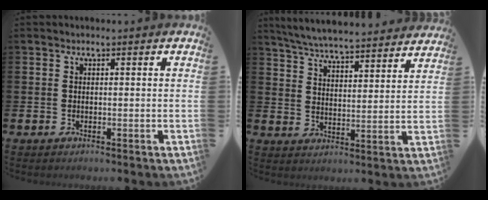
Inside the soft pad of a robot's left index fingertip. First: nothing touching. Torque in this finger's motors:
{"motor_torque": [0.96, -1.18, 0.83, 0.18]}